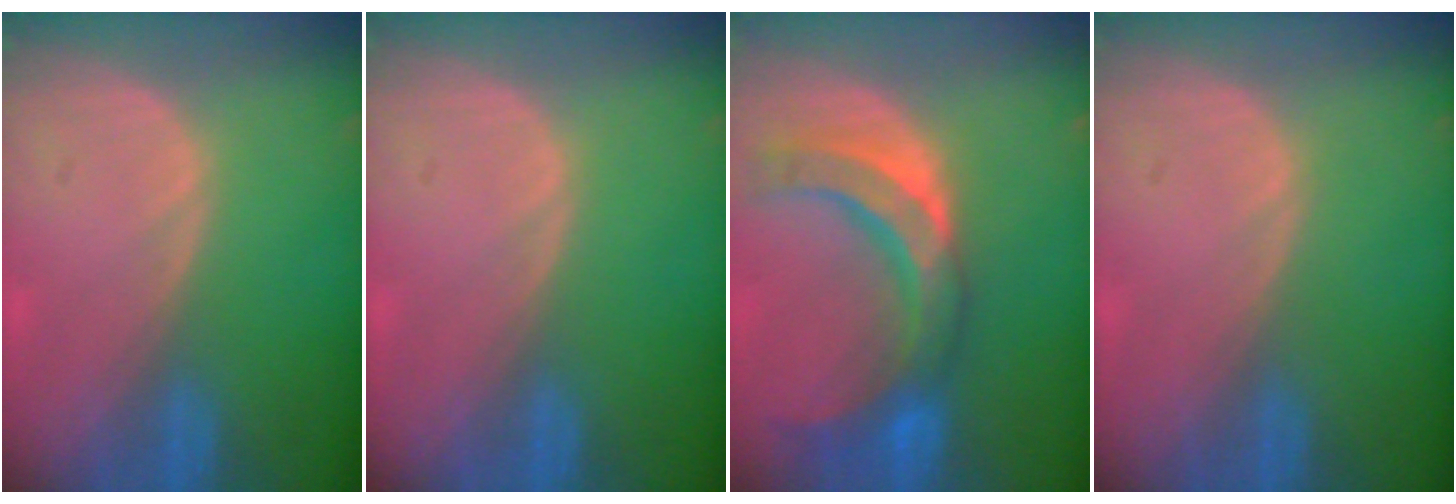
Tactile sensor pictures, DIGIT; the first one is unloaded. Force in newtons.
{"total": 0.0}
{"total": 10.3, "press": 9.5, "slide": 4.0}
{"total": 0.0}